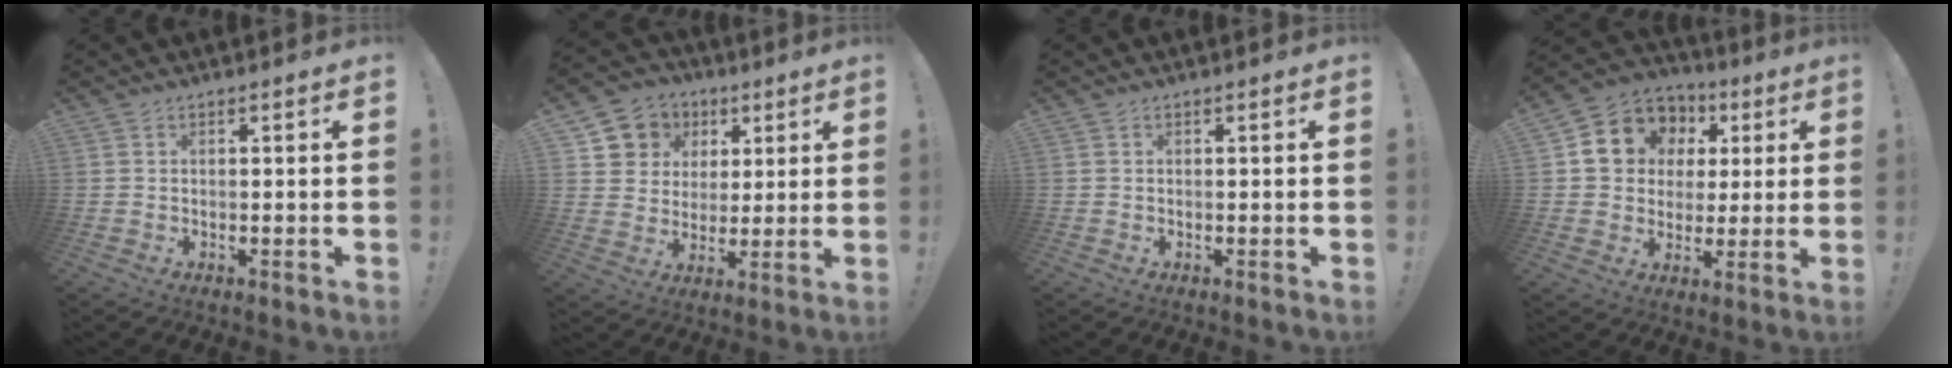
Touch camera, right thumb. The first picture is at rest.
{"total": 9.5, "force": [3.2, 8.8, 2.0], "torque": [-0.031, -0.018, 0.069]}
{"total": 0.0}
{"total": 12.6, "force": [4.1, 10.9, 4.8], "torque": [-0.074, -0.011, 0.091]}